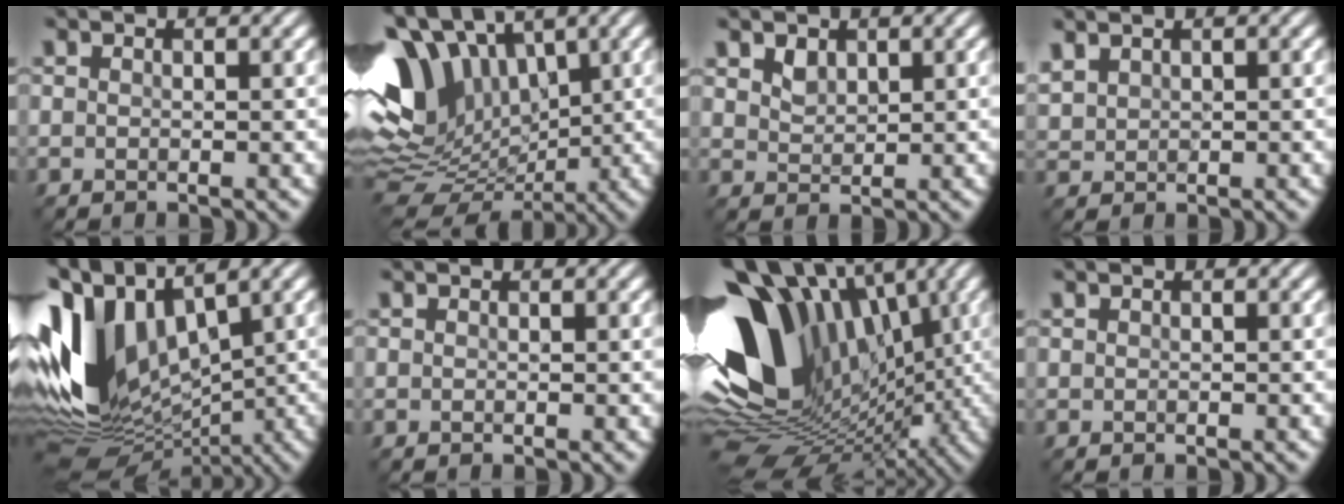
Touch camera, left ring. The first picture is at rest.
{"total": 13.1, "force": [3.6, 8.1, 9.7], "torque": [-0.202, 0.028, 0.068]}
{"total": 1.0, "force": [0.7, 0.7, 0.3], "torque": [-0.009, 0.000, 0.024]}
{"total": 1.3, "force": [1.1, 0.6, 0.4], "torque": [-0.015, 0.010, 0.037]}
{"total": 12.6, "force": [0.9, 8.2, 9.5], "torque": [-0.213, 0.012, 0.017]}
{"total": 0.0}
{"total": 16.0, "force": [1.8, 10.7, 11.7], "torque": [-0.239, 0.025, 0.030]}
{"total": 0.0}